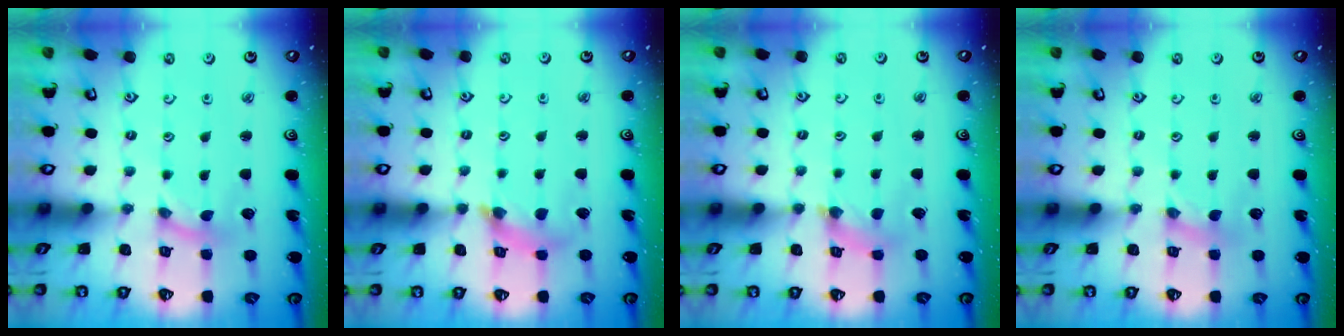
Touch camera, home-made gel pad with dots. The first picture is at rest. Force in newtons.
{"total": 6.5, "press": 6.5, "slide": 0.6}
{"total": 2.7, "press": 2.7, "slide": 0.4}
{"total": 0.0}